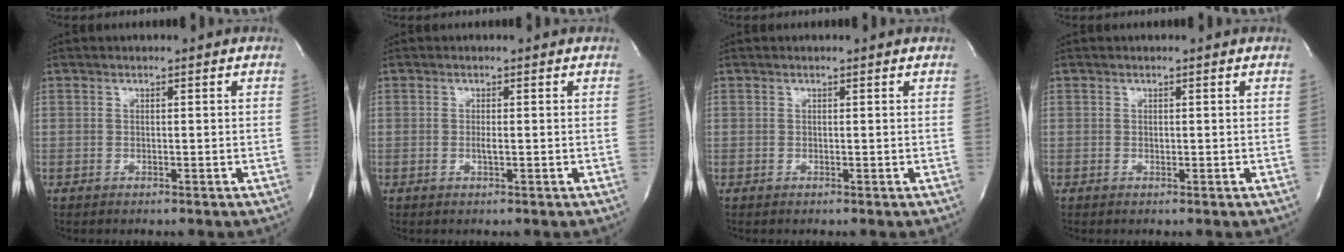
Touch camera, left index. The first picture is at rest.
{"total": 0.8, "force": [-0.1, 0.0, 0.8], "torque": [-0.021, -0.002, -0.002]}
{"total": 0.8, "force": [0.7, 0.1, 0.1], "torque": [-0.009, 0.002, 0.005]}
{"total": 0.0}